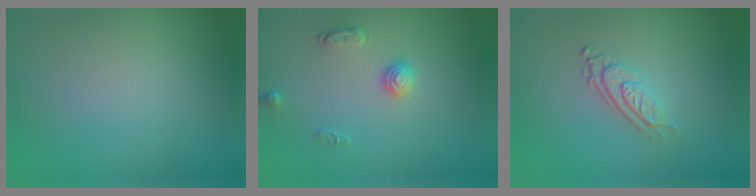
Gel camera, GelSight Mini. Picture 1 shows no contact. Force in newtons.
{"total": 1.7, "press": 1.4, "slide": 1.0}
{"total": 2.9, "press": 1.9, "slide": 2.2}